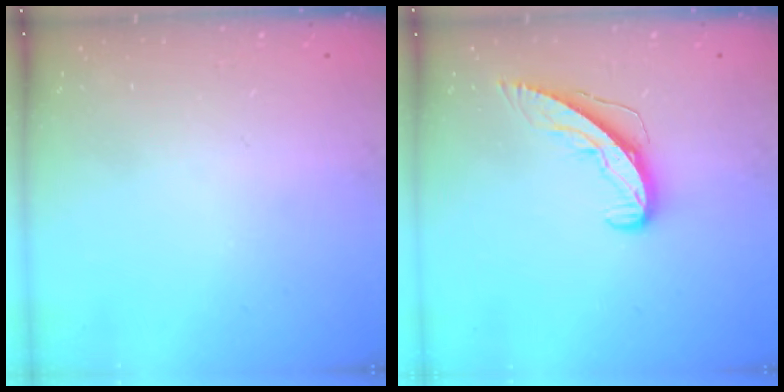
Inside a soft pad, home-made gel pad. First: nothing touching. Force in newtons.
{"total": 8.7, "press": 8.6, "slide": 0.4}